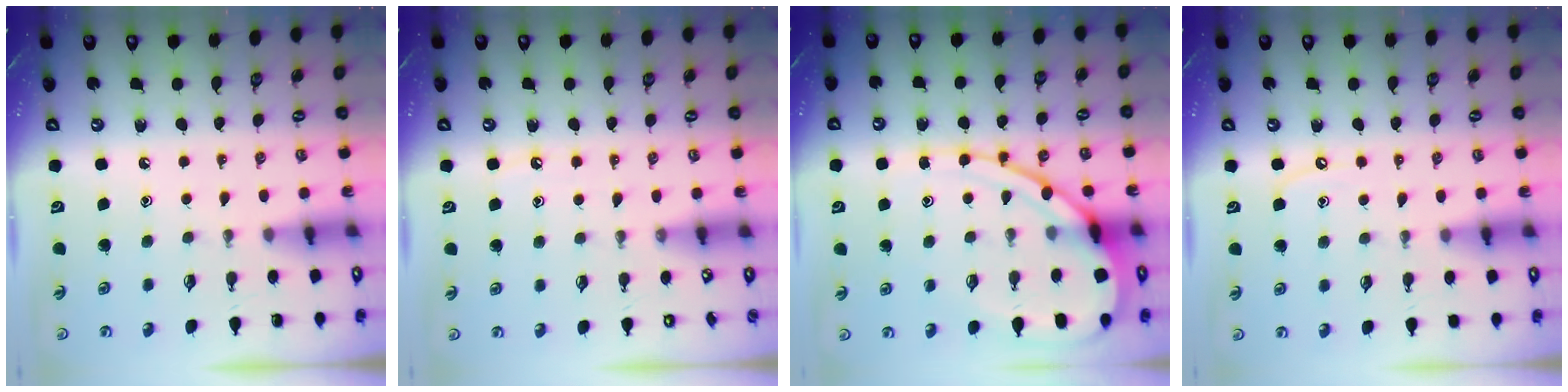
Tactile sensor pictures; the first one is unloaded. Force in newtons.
{"total": 5.3, "press": 5.2, "slide": 0.5}
{"total": 15.0, "press": 14.9, "slide": 1.2}
{"total": 4.7, "press": 4.7, "slide": 0.6}